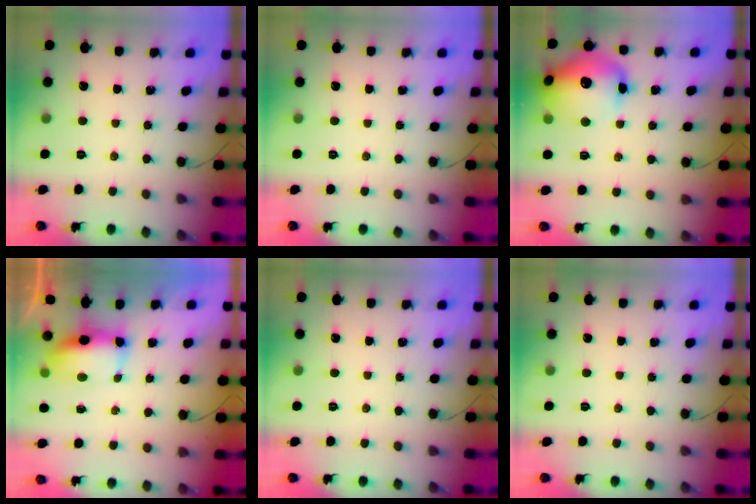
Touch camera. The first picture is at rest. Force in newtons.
{"total": 0.0}
{"total": 17.3, "press": 17.2, "slide": 1.9}
{"total": 12.2, "press": 8.6, "slide": 8.6}
{"total": 0.0}
{"total": 0.0}